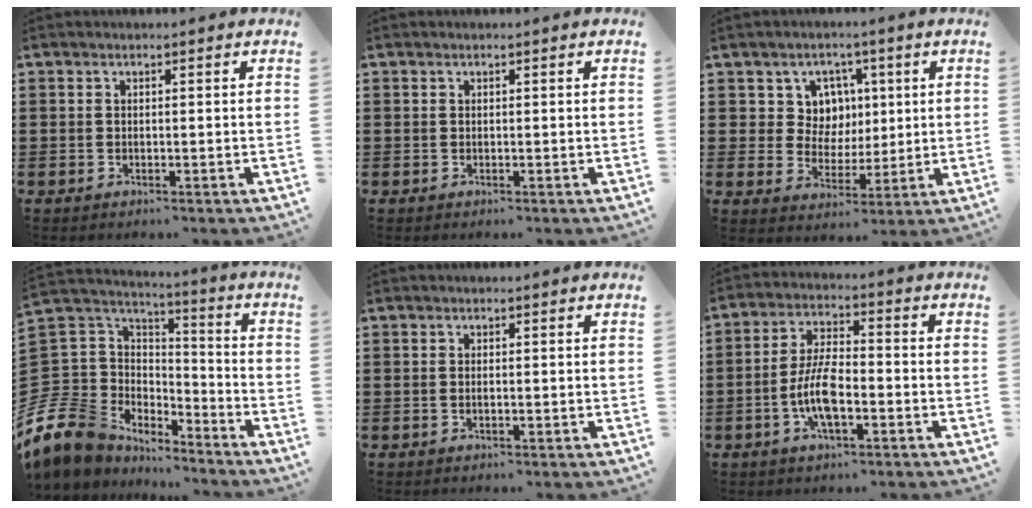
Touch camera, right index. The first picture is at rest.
{"total": 0.0}
{"total": 6.7, "force": [1.8, 6.1, 2.2], "torque": [-0.066, 0.015, 0.032]}
{"total": 11.1, "force": [-7.5, 7.8, 2.4], "torque": [-0.105, -0.001, -0.145]}
{"total": 0.6, "force": [-0.2, 0.1, 0.6], "torque": [-0.011, -0.004, -0.002]}
{"total": 8.0, "force": [-2.5, 2.9, 7.0], "torque": [-0.165, -0.008, -0.056]}